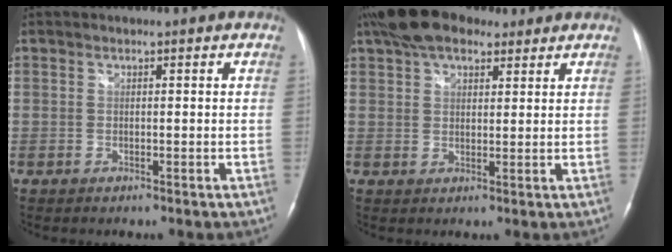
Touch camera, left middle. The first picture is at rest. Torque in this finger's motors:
{"motor_torque": [1.13, -1.01, 0.10, 0.07]}